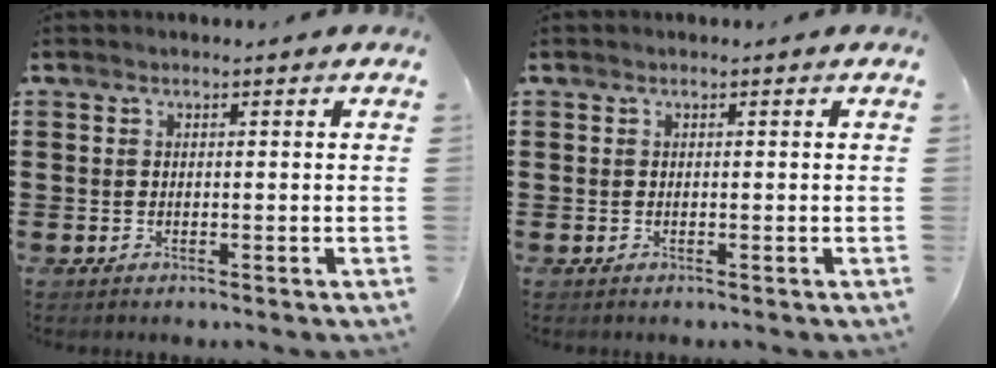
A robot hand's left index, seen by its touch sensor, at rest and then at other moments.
{"total": 0.0}